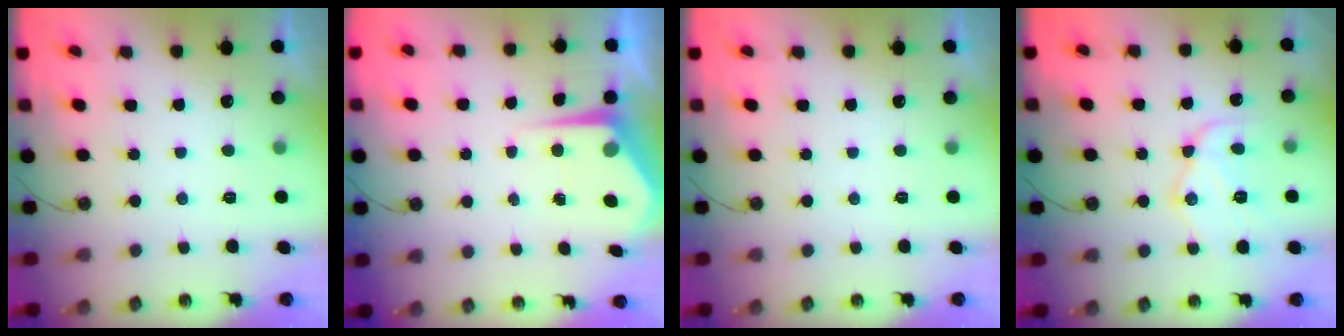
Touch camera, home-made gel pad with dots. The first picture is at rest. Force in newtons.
{"total": 6.7, "press": 6.7, "slide": 0.2}
{"total": 0.0}
{"total": 13.5, "press": 13.5, "slide": 1.4}